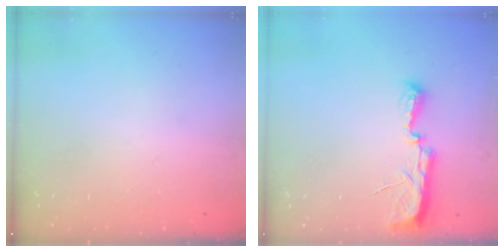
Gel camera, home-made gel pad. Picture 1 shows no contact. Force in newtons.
{"total": 10.3, "press": 8.9, "slide": 5.2}